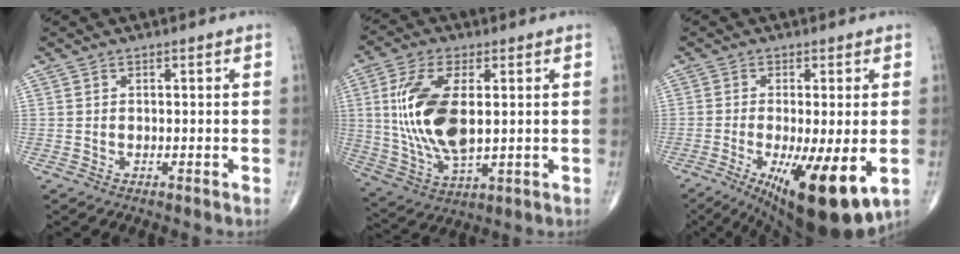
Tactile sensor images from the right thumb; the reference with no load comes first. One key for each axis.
{"total": 15.6, "fx": 1.9, "fy": 7.4, "fz": 13.6, "tx": -0.281, "ty": -0.011, "tz": 0.043}
{"total": 15.5, "fx": -4.7, "fy": 4.1, "fz": 14.2, "tx": -0.201, "ty": -0.027, "tz": -0.059}